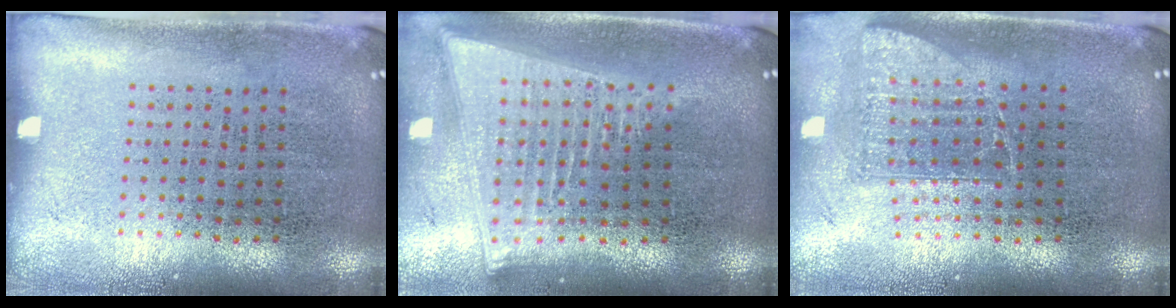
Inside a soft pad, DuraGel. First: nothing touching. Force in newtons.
{"total": 2.1, "press": 1.8, "slide": 1.1}
{"total": 1.4, "press": 1.1, "slide": 0.9}